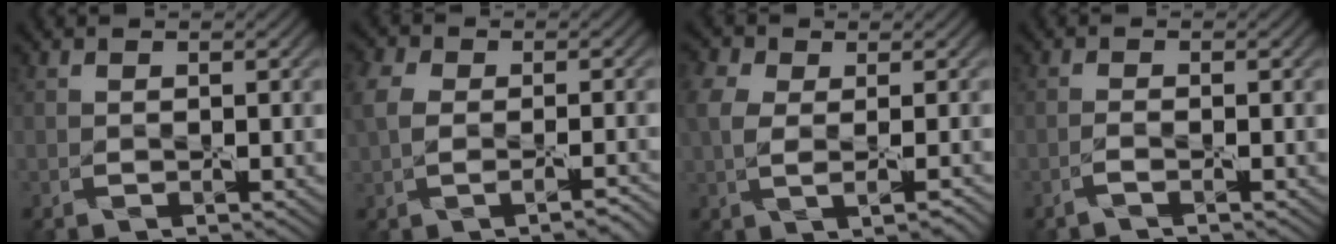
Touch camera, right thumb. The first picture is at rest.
{"total": 5.9, "force": [-0.8, 3.7, 4.5], "torque": [-0.074, 0.010, -0.013]}
{"total": 5.0, "force": [0.4, 2.8, 4.2], "torque": [-0.084, 0.008, 0.011]}
{"total": 1.2, "force": [-0.6, -1.0, -0.3], "torque": [0.004, 0.012, -0.018]}